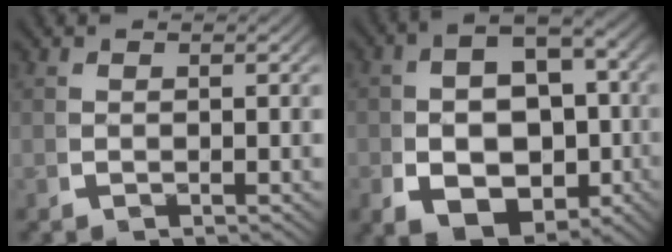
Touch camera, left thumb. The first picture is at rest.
{"total": 10.2, "force": [-1.5, 7.2, 7.2], "torque": [-0.132, -0.026, -0.018]}